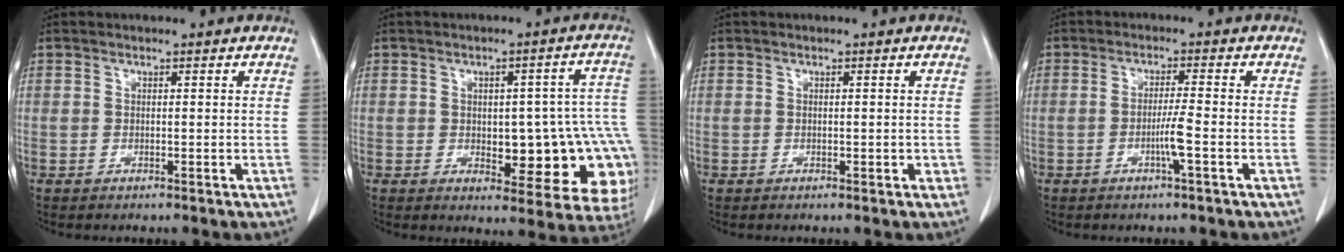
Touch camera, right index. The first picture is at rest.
{"total": 15.9, "force": [-3.1, 7.0, 14.0], "torque": [-0.099, 0.033, -0.017]}
{"total": 0.8, "force": [0.0, 0.5, 0.6], "torque": [-0.003, 0.003, 0.002]}
{"total": 3.4, "force": [-1.1, -0.6, 3.1], "torque": [-0.054, -0.003, -0.021]}